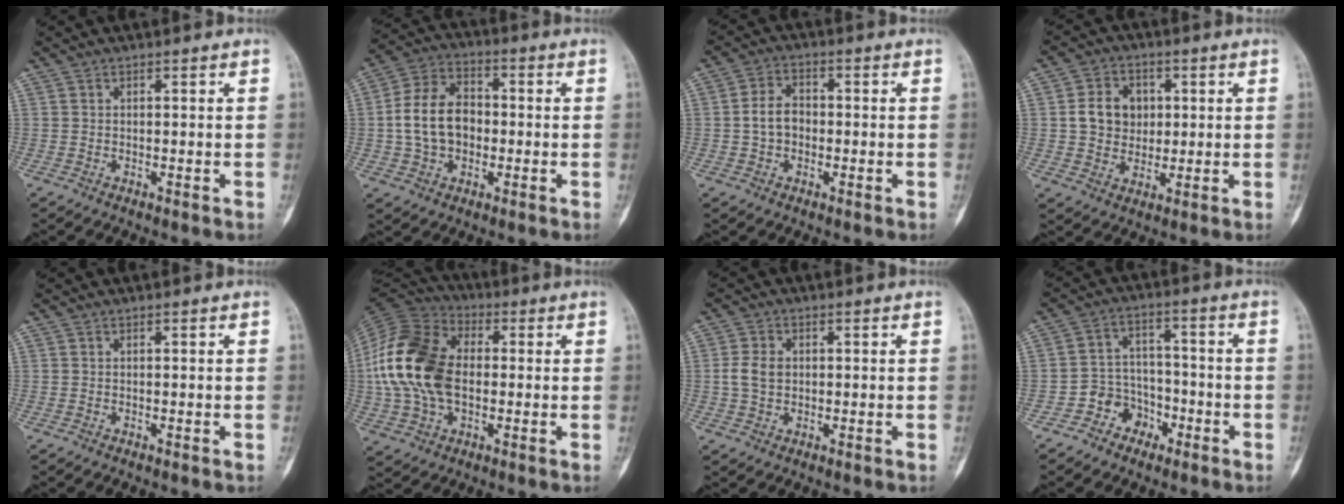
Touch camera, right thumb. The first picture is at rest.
{"total": 12.0, "force": [-0.8, 8.8, 8.2], "torque": [-0.133, 0.031, -0.023]}
{"total": 5.4, "force": [-0.7, 4.0, 3.4], "torque": [-0.051, 0.020, -0.022]}
{"total": 8.6, "force": [1.2, 7.2, 4.6], "torque": [-0.040, -0.001, 0.018]}
{"total": 0.0}
{"total": 18.9, "force": [-0.2, 12.4, 14.2], "torque": [-0.283, 0.020, -0.007]}
{"total": 4.5, "force": [0.3, 3.3, 3.0], "torque": [-0.057, 0.006, 0.004]}
{"total": 7.3, "force": [-4.1, 5.8, 1.5], "torque": [0.019, 0.052, -0.074]}